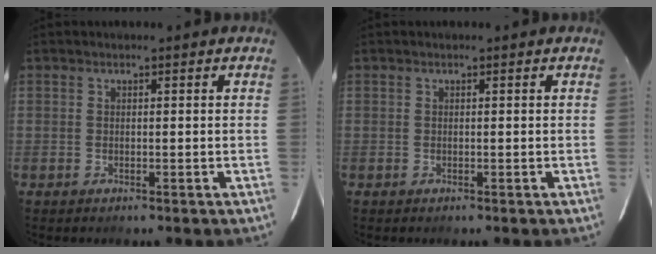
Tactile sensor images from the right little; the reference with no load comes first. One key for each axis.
{"total": 0.0}